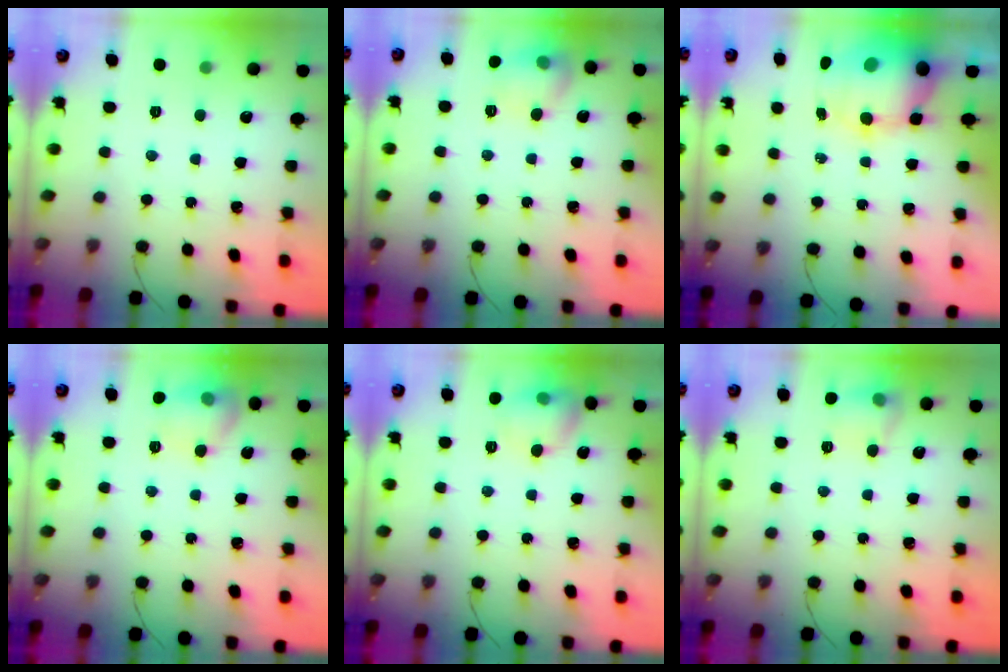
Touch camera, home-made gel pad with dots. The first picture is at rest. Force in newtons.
{"total": 10.1, "press": 10.1, "slide": 0.6}
{"total": 14.3, "press": 13.1, "slide": 5.8}
{"total": 10.6, "press": 10.6, "slide": 0.5}
{"total": 9.7, "press": 9.6, "slide": 1.4}
{"total": 9.4, "press": 9.4, "slide": 0.6}